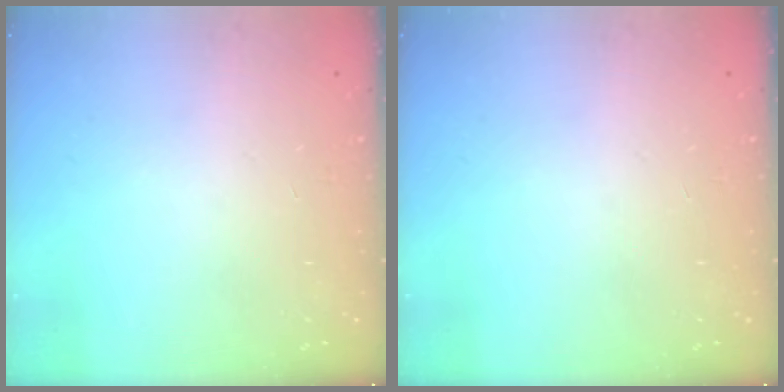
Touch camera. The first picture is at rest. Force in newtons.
{"total": 0.0}